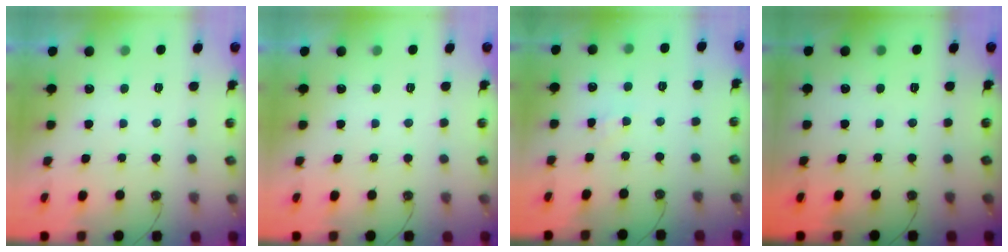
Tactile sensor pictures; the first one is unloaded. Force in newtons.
{"total": 0.0}
{"total": 3.1, "press": 3.0, "slide": 0.4}
{"total": 0.0}